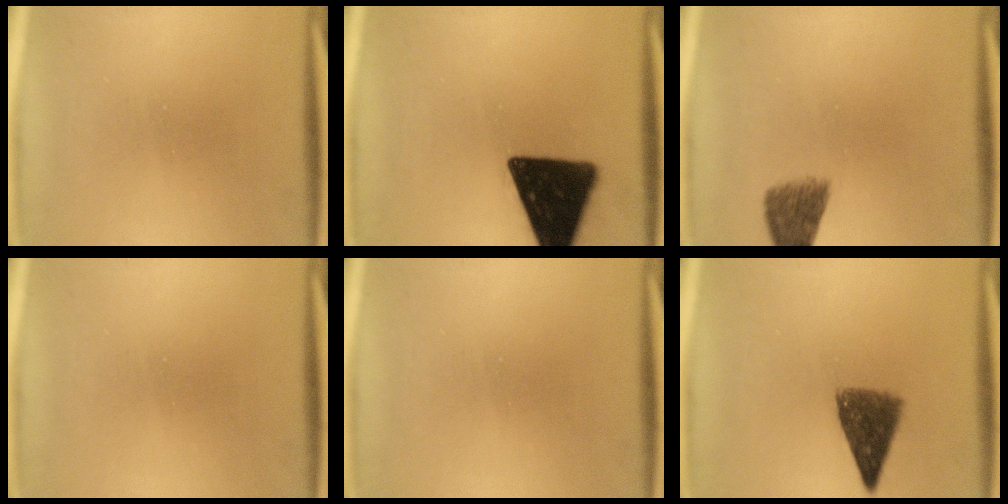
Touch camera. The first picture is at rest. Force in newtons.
{"total": 17.3}
{"total": 4.2}
{"total": 0.0}
{"total": 0.0}
{"total": 7.3}